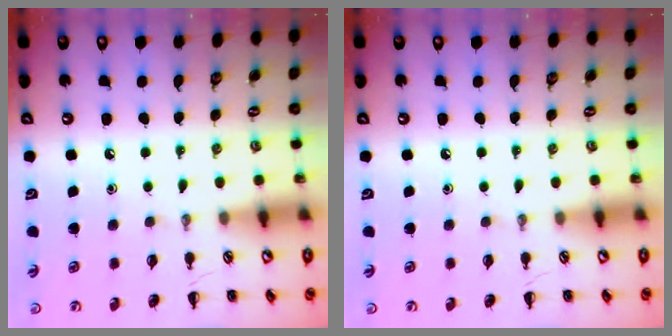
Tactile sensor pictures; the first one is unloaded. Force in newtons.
{"total": 0.0}